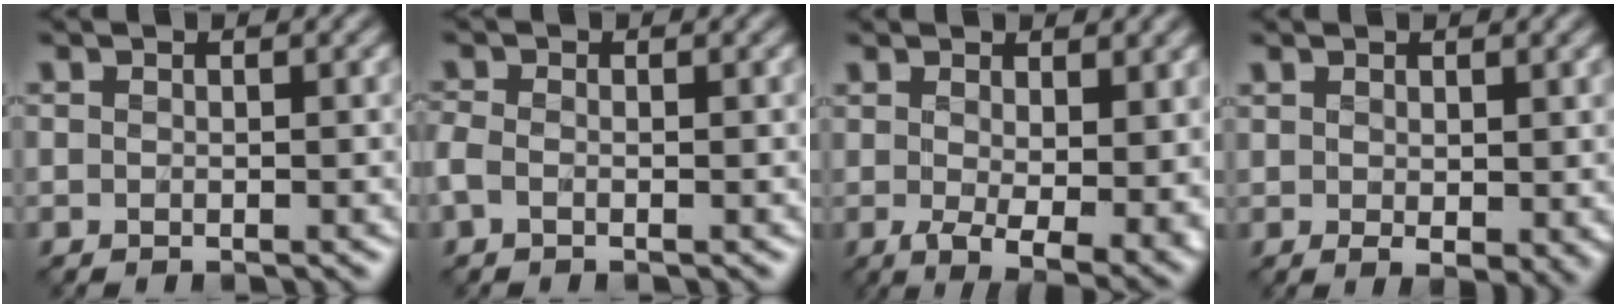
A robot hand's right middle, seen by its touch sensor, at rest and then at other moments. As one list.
[{"total": 1.5, "force": [-0.5, 0.9, 1.0], "torque": [-0.033, 0.003, -0.016]}, {"total": 7.3, "force": [-0.1, 3.1, 6.6], "torque": [-0.099, -0.019, 0.010]}, {"total": 2.3, "force": [0.7, 0.9, 2.0], "torque": [-0.033, -0.004, 0.019]}]